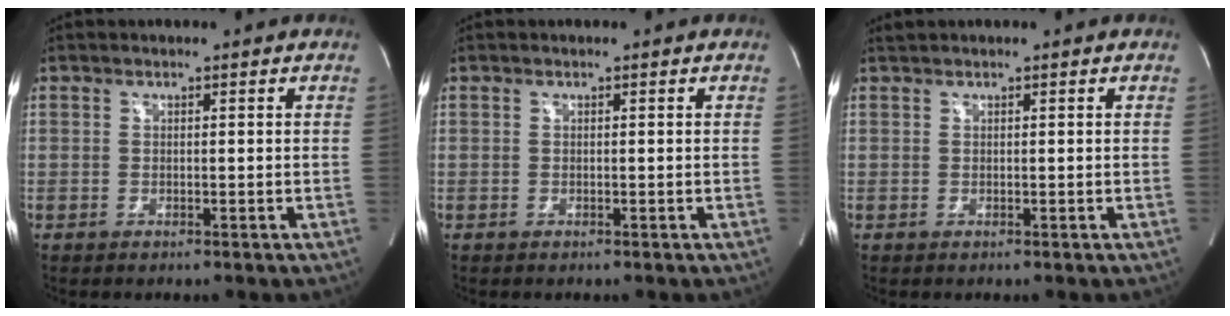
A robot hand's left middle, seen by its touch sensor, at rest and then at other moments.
{"total": 0.0}
{"total": 0.6, "force": [0.6, -0.2, 0.1], "torque": [-0.010, 0.011, 0.017]}